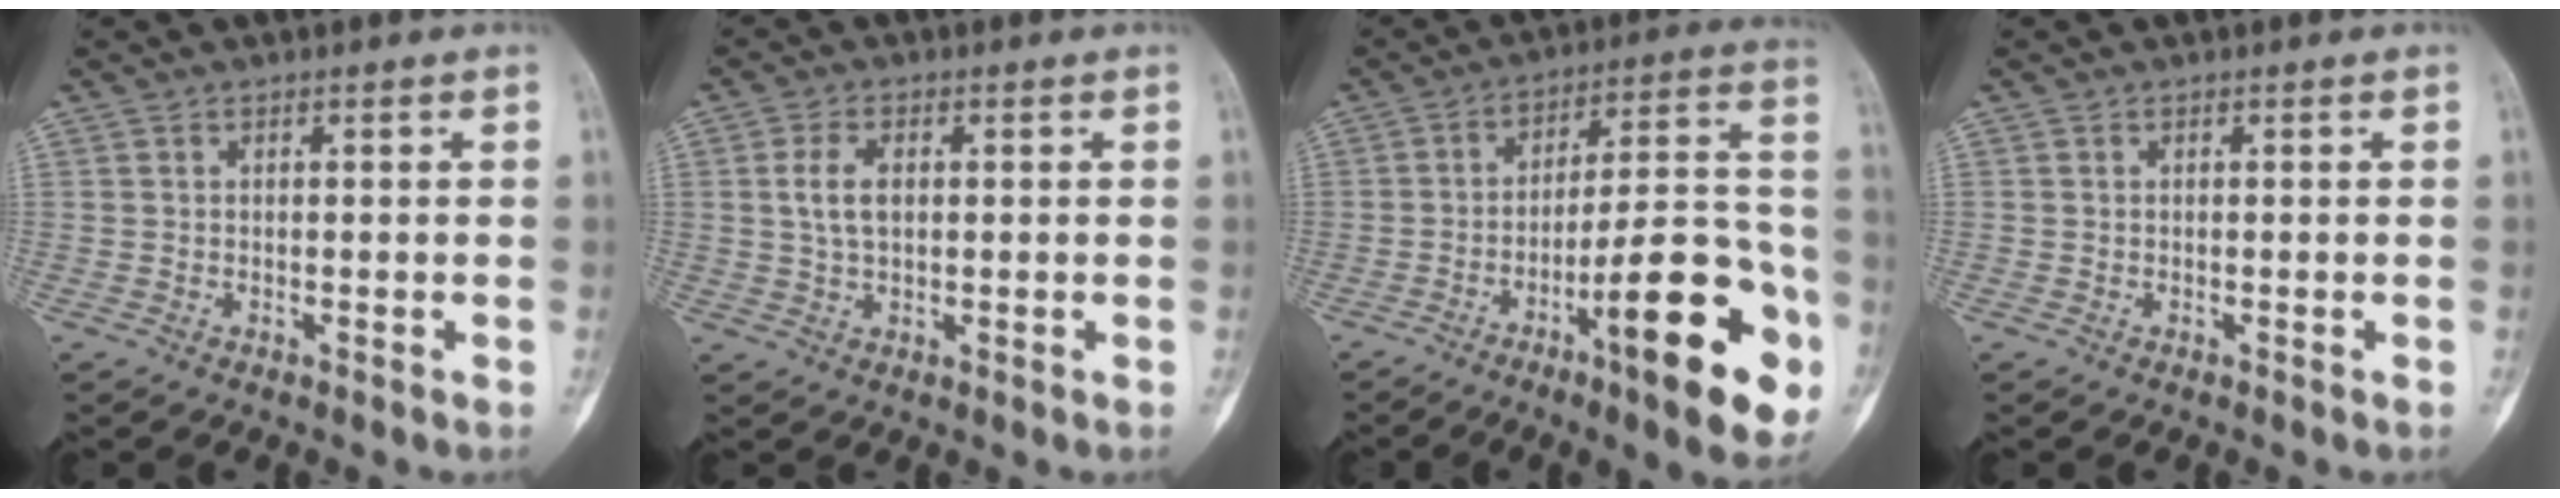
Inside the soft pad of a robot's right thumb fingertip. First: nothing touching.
{"total": 4.8, "force": [0.8, 2.8, 3.9], "torque": [-0.076, 0.003, 0.014]}
{"total": 22.2, "force": [-9.4, 5.1, 19.5], "torque": [-0.251, 0.055, -0.136]}
{"total": 0.0}